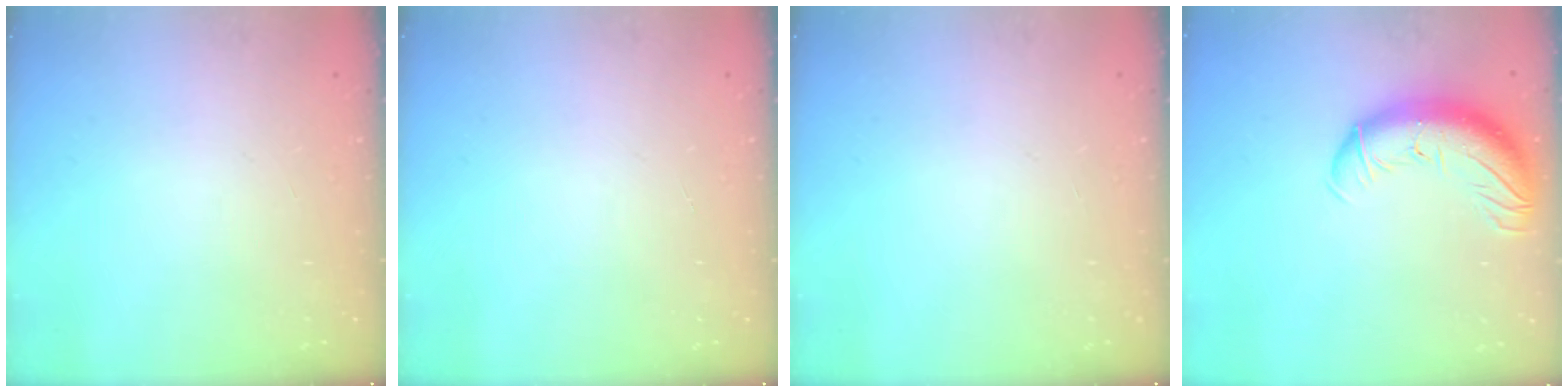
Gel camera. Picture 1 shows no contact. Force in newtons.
{"total": 0.0}
{"total": 0.0}
{"total": 14.6, "press": 14.1, "slide": 3.6}